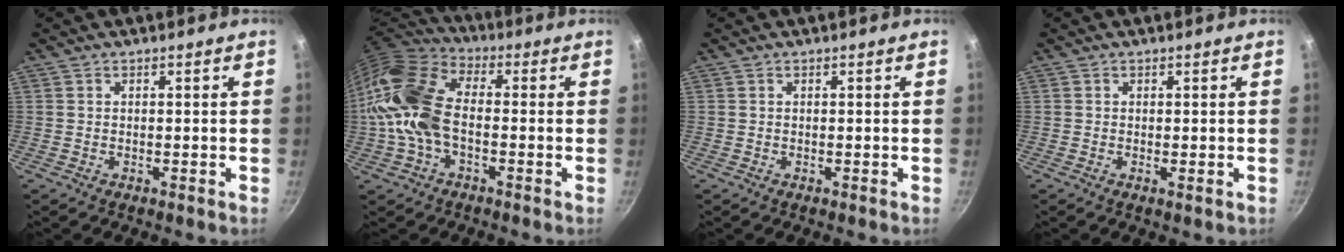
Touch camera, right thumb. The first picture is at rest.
{"total": 15.9, "force": [-1.8, 9.6, 12.6], "torque": [-0.234, 0.035, -0.050]}
{"total": 0.0}
{"total": 0.5, "force": [0.0, 0.1, 0.5], "torque": [-0.011, -0.003, -0.001]}